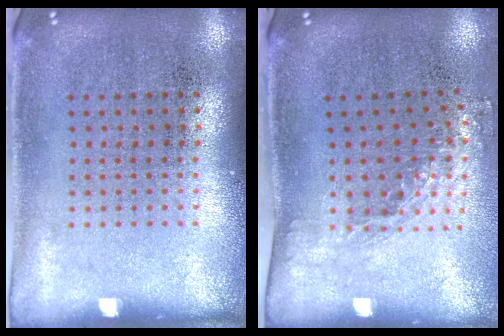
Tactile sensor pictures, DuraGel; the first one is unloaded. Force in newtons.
{"total": 1.5, "press": 1.1, "slide": 1.0}